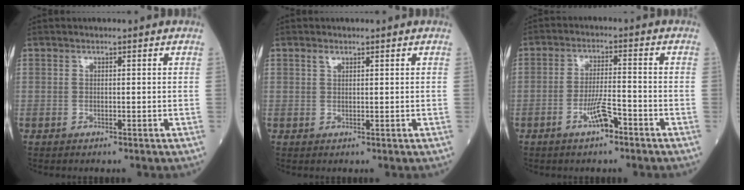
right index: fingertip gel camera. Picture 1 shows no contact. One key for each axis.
{"total": 0.9, "fx": 0.7, "fy": 0.4, "fz": 0.5, "tx": -0.011, "ty": 0.003, "tz": 0.013}
{"total": 4.8, "fx": -2.8, "fy": 0.8, "fz": 3.8, "tx": -0.074, "ty": 0.001, "tz": -0.053}